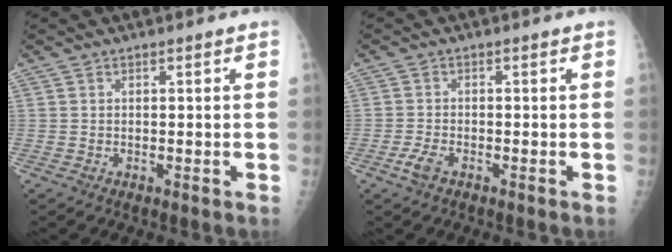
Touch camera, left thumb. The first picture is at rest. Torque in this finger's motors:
{"motor_torque": [-0.23, 0.23, 0.00, -0.02, 0.00]}